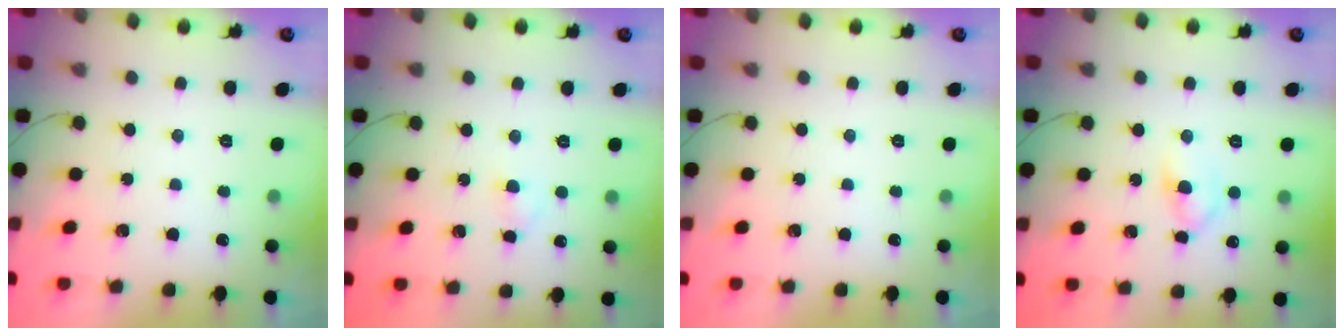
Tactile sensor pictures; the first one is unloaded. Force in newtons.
{"total": 2.0, "press": 1.7, "slide": 1.0}
{"total": 0.0}
{"total": 4.6, "press": 4.4, "slide": 1.5}